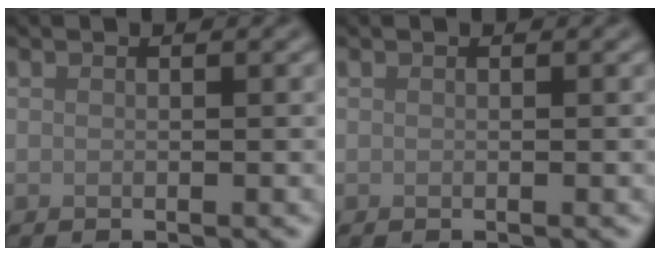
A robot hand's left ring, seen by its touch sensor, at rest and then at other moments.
{"total": 0.0}